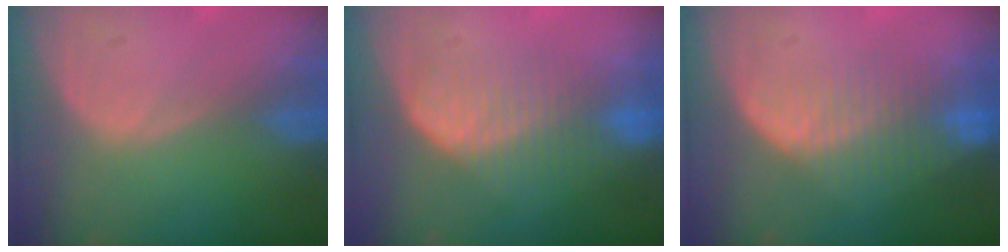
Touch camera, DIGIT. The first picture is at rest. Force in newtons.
{"total": 6.8, "press": 6.6, "slide": 1.4}
{"total": 8.4, "press": 7.1, "slide": 4.4}